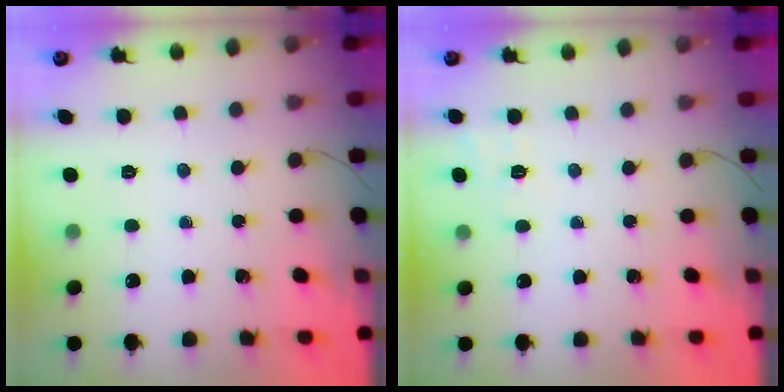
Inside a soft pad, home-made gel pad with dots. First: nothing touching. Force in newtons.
{"total": 6.9, "press": 6.6, "slide": 2.0}